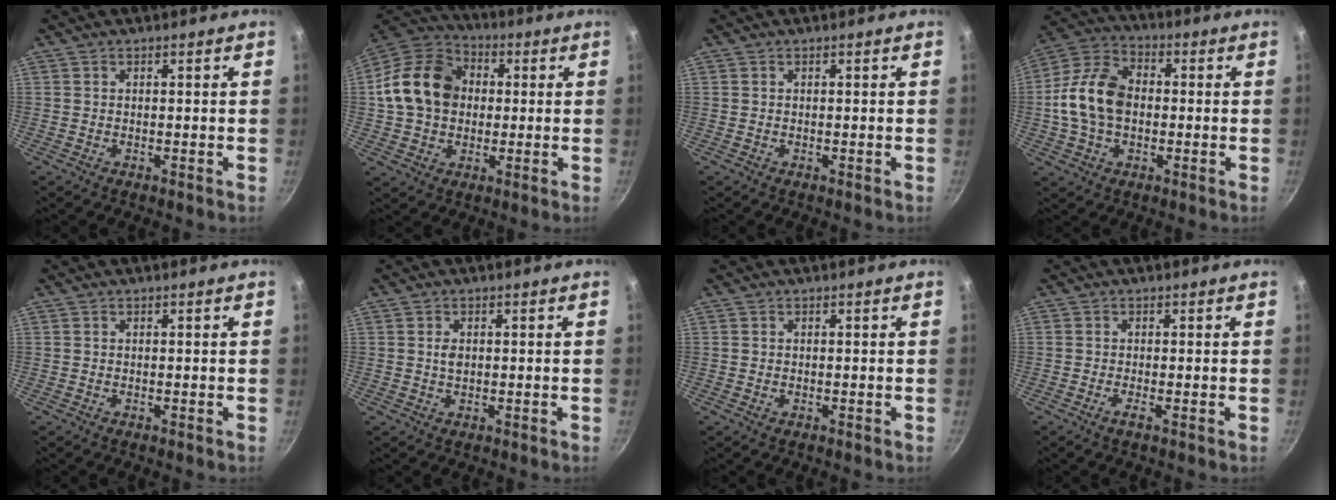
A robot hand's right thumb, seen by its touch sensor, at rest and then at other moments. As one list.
[{"total": 16.4, "force": [1.5, 12.9, 10.0], "torque": [-0.153, 0.028, 0.012]}, {"total": 0.0}, {"total": 13.6, "force": [-0.5, 9.5, 9.8], "torque": [-0.164, 0.029, -0.024]}, {"total": 0.0}, {"total": 1.8, "force": [0.2, 1.3, 1.3], "torque": [-0.019, 0.000, 0.003]}, {"total": 0.0}, {"total": 1.2, "force": [-0.6, -0.1, 1.0], "torque": [-0.026, -0.002, -0.015]}]